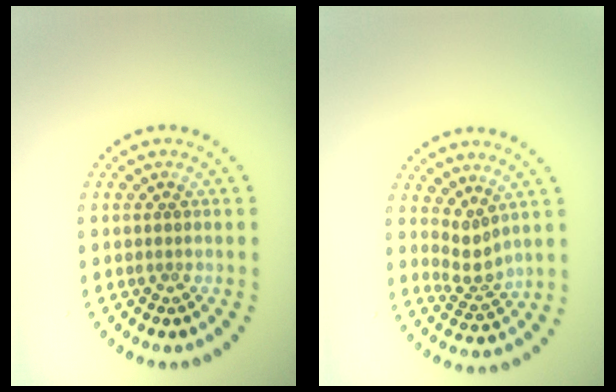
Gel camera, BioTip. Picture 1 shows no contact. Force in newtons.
{"total": 2.3, "press": 1.5, "slide": 1.7}